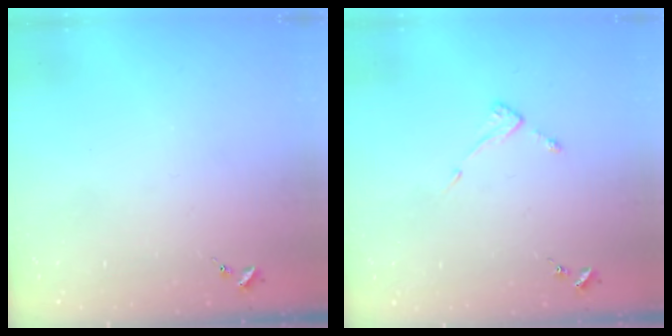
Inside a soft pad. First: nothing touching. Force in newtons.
{"total": 3.8, "press": 3.7, "slide": 0.4}